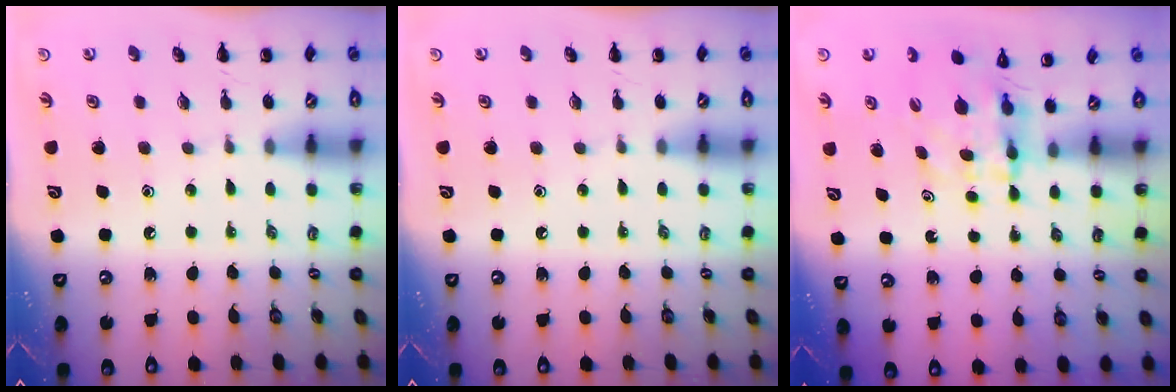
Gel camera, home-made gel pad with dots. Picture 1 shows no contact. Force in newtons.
{"total": 0.0}
{"total": 4.0, "press": 4.0, "slide": 0.1}